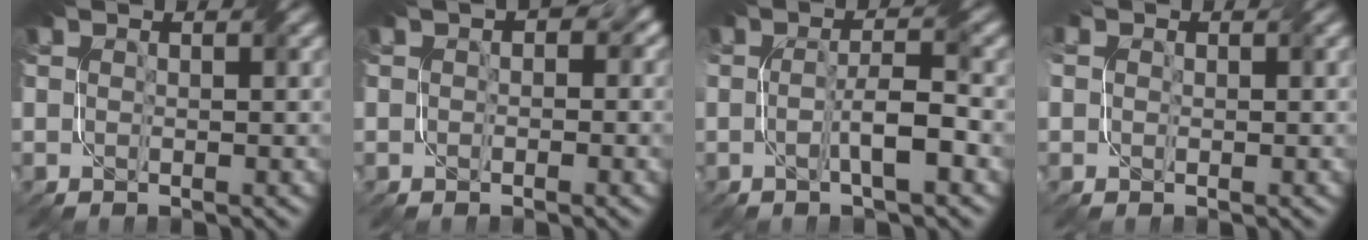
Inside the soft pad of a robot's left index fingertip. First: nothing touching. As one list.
[{"total": 3.4, "force": [0.2, 2.4, 2.4], "torque": [-0.009, 0.003, -0.003]}, {"total": 3.1, "force": [-0.8, 0.3, 2.9], "torque": [-0.051, 0.010, -0.021]}, {"total": 3.0, "force": [0.1, 2.7, 1.4], "torque": [-0.023, 0.010, -0.011]}]